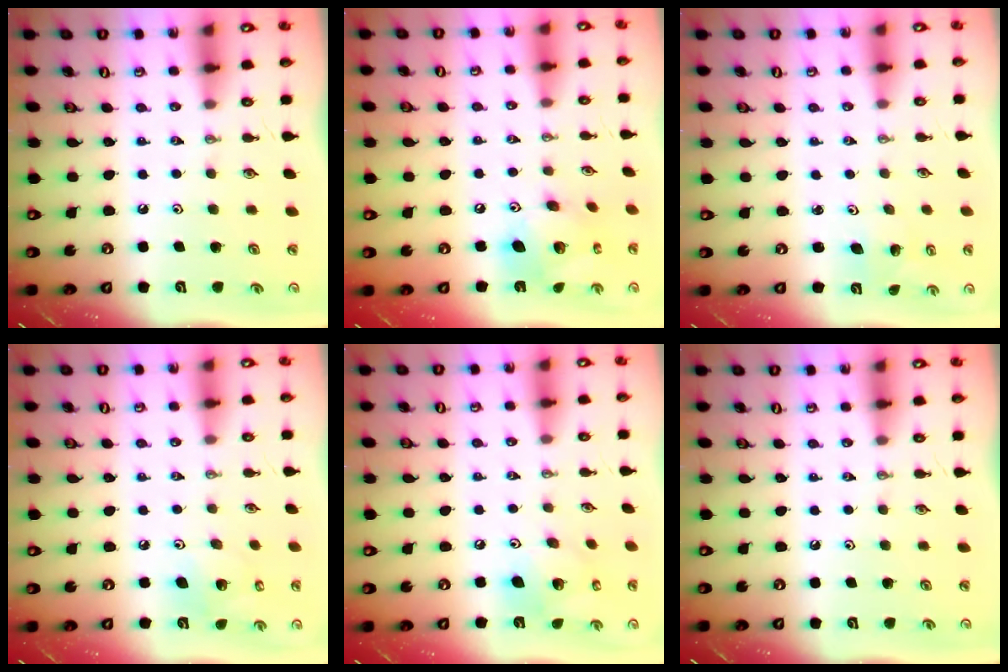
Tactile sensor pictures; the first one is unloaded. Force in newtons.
{"total": 14.6, "press": 14.5, "slide": 1.2}
{"total": 1.9, "press": 1.9, "slide": 0.1}
{"total": 7.5, "press": 7.3, "slide": 1.7}
{"total": 13.5, "press": 13.3, "slide": 2.5}
{"total": 0.0}